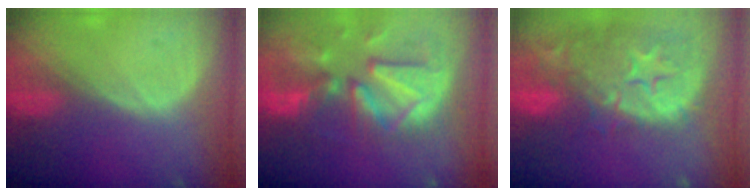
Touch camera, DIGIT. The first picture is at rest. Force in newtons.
{"total": 12.9, "press": 11.3, "slide": 6.4}
{"total": 15.3, "press": 12.2, "slide": 9.2}